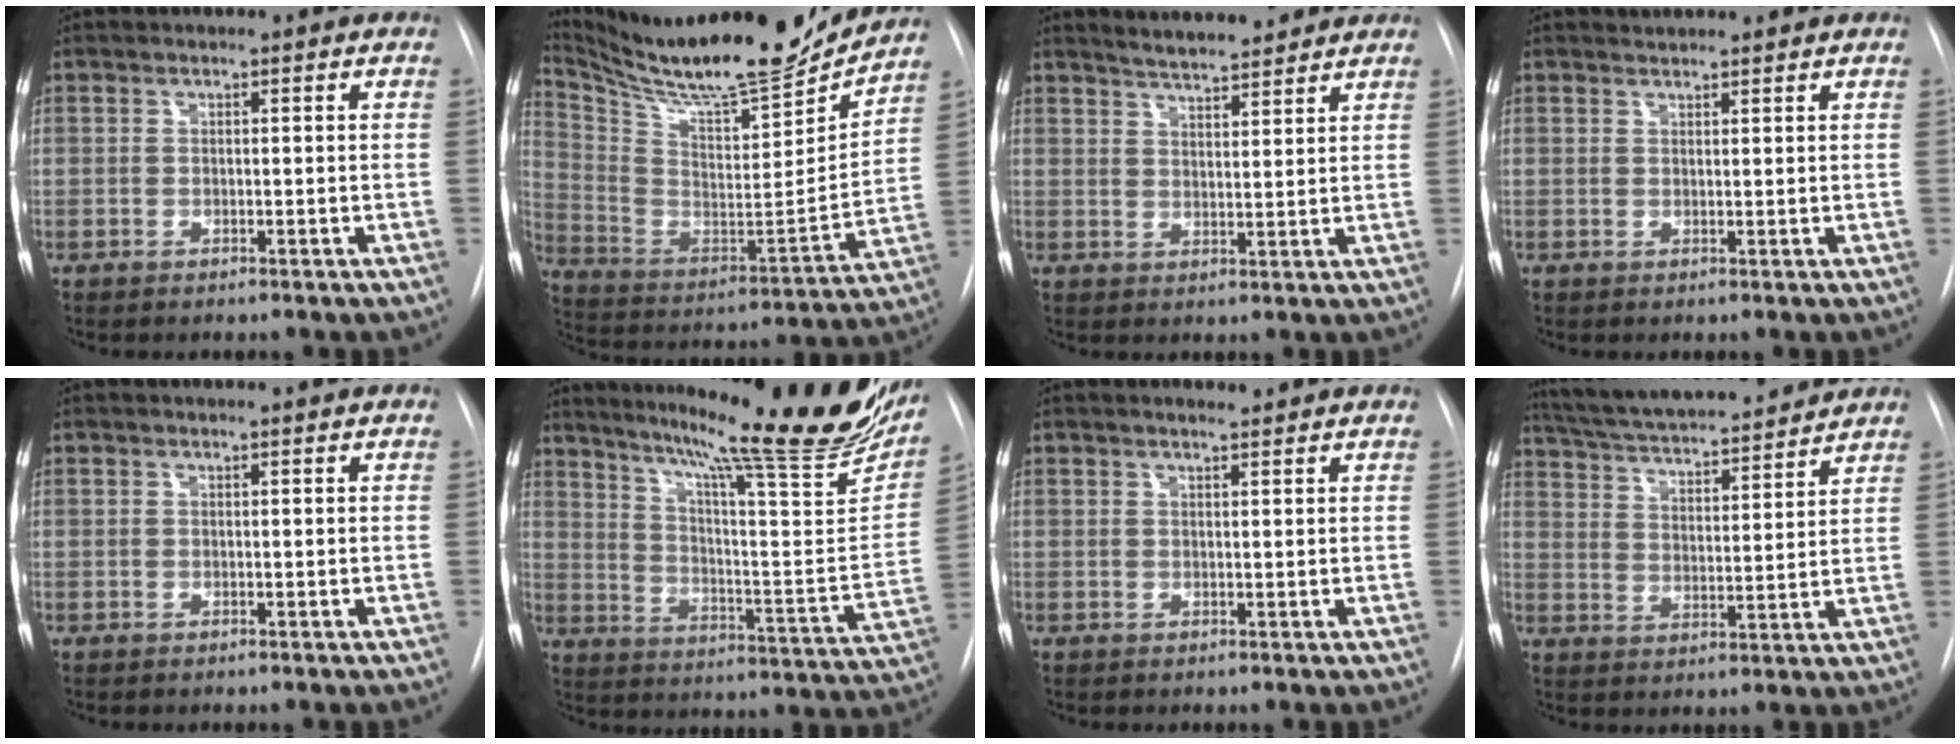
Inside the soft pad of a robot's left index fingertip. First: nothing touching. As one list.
[{"total": 24.1, "force": [22.0, 2.8, 9.3], "torque": [-0.180, -0.053, 0.344]}, {"total": 7.7, "force": [7.2, 1.3, 2.6], "torque": [-0.042, 0.010, 0.106]}, {"total": 2.1, "force": [2.1, 0.3, 0.1], "torque": [-0.008, 0.018, 0.035]}, {"total": 0.6, "force": [0.5, -0.1, 0.1], "torque": [-0.003, 0.000, 0.007]}, {"total": 29.3, "force": [23.2, 1.8, 17.8], "torque": [-0.259, -0.072, 0.309]}, {"total": 2.0, "force": [1.9, 0.3, 0.7], "torque": [-0.015, 0.011, 0.030]}, {"total": 19.0, "force": [17.2, 2.6, 7.7], "torque": [-0.136, 0.021, 0.262]}]